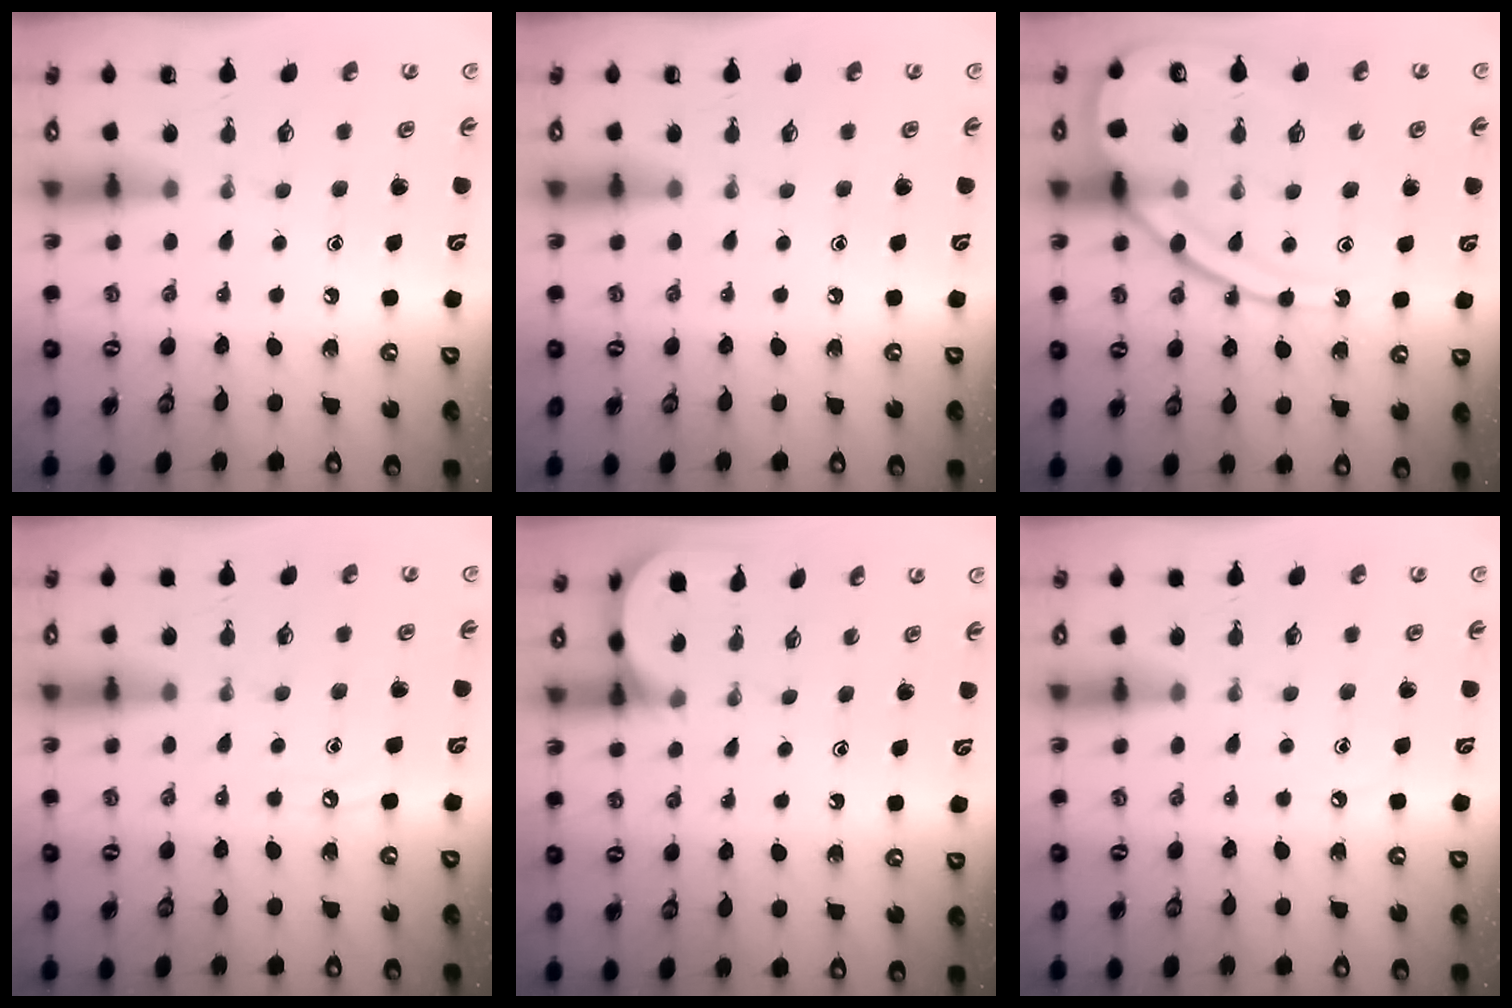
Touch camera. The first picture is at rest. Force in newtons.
{"total": 0.0}
{"total": 15.4, "press": 15.3, "slide": 1.4}
{"total": 4.7, "press": 4.7, "slide": 0.7}
{"total": 2.5, "press": 2.5, "slide": 0.3}
{"total": 3.6, "press": 3.5, "slide": 0.6}